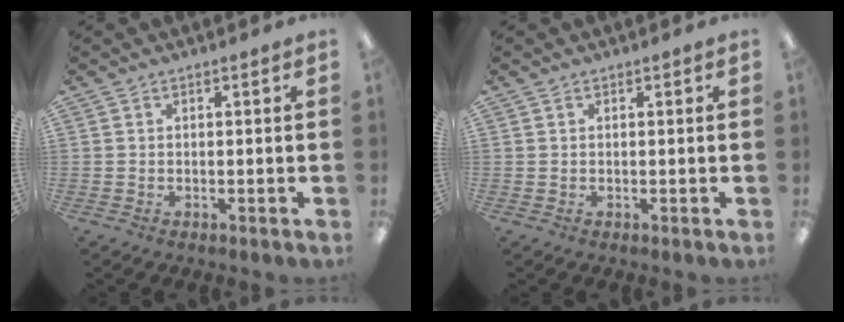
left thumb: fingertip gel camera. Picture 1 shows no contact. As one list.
[{"total": 0.5, "force": [0.3, 0.4, 0.2], "torque": [-0.004, 0.005, 0.004]}]